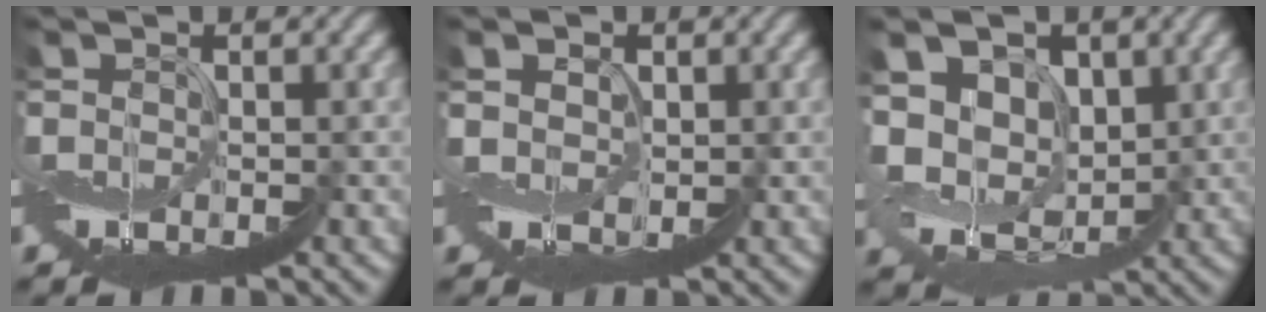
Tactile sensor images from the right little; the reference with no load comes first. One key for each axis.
{"total": 2.2, "fx": 2.1, "fy": 0.5, "fz": -0.1, "tx": -0.003, "ty": 0.003, "tz": 0.038}
{"total": 6.1, "fx": 3.3, "fy": 4.3, "fz": 2.8, "tx": -0.053, "ty": 0.018, "tz": 0.043}